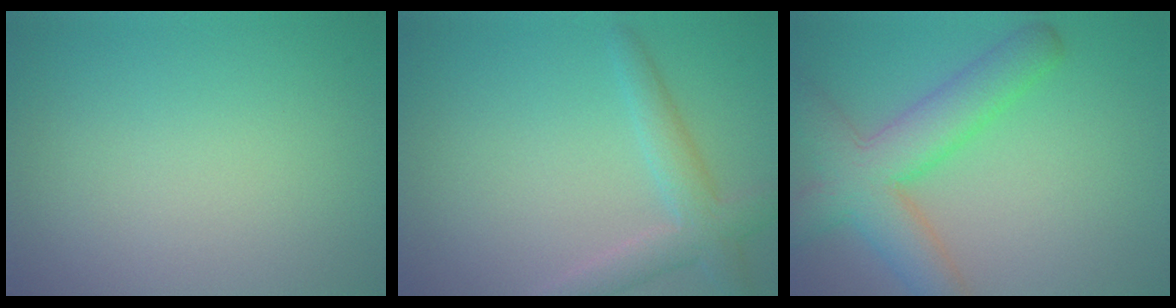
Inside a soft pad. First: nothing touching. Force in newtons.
{"total": 3.4, "press": 3.4, "slide": 0.3}
{"total": 7.1, "press": 7.1, "slide": 0.3}